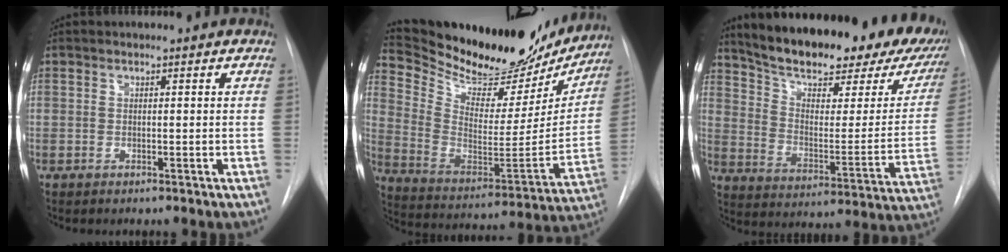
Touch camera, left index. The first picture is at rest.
{"total": 27.4, "force": [24.4, 7.6, 10.0], "torque": [-0.168, -0.044, 0.352]}
{"total": 28.1, "force": [21.6, 8.4, 15.9], "torque": [-0.241, -0.010, 0.285]}